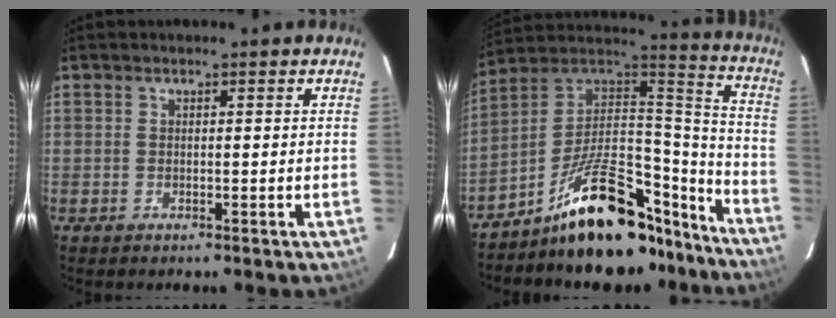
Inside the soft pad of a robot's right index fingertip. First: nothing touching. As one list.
[{"total": 23.7, "force": [-17.1, 9.9, 13.1], "torque": [-0.206, 0.050, -0.254]}]